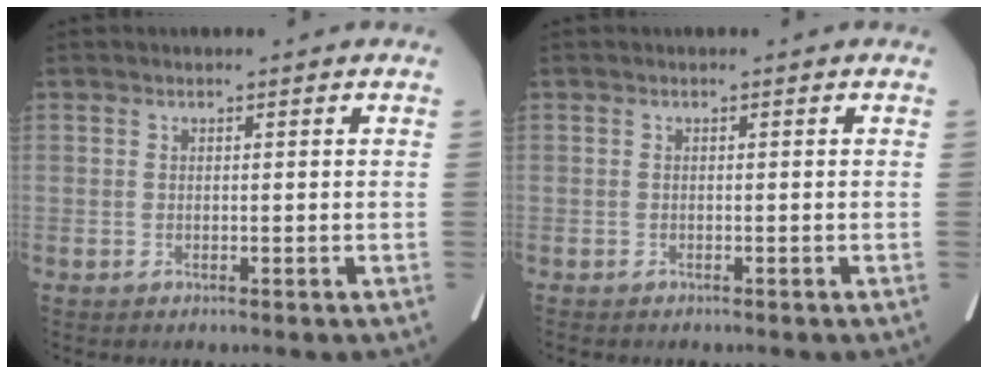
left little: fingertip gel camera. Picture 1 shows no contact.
{"total": 1.2, "force": [-1.0, 0.4, 0.5], "torque": [-0.009, -0.003, -0.010]}